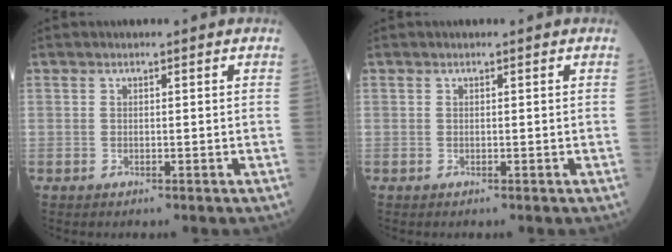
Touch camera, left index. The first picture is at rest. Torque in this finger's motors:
{"motor_torque": [0.10, 0.09, 0.02, 0.00]}